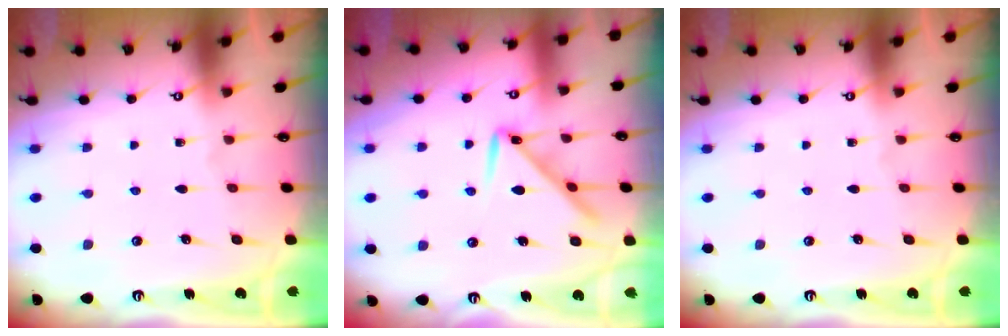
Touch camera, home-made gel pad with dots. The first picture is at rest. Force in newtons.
{"total": 9.3, "press": 9.2, "slide": 0.5}
{"total": 0.0}